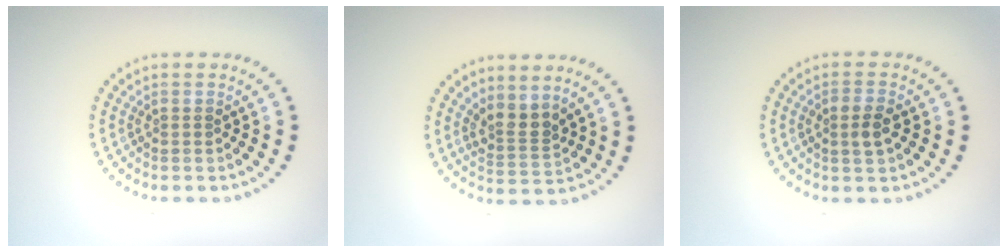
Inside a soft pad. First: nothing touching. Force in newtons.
{"total": 2.5, "press": 1.8, "slide": 1.8}
{"total": 2.0, "press": 2.0, "slide": 0.4}